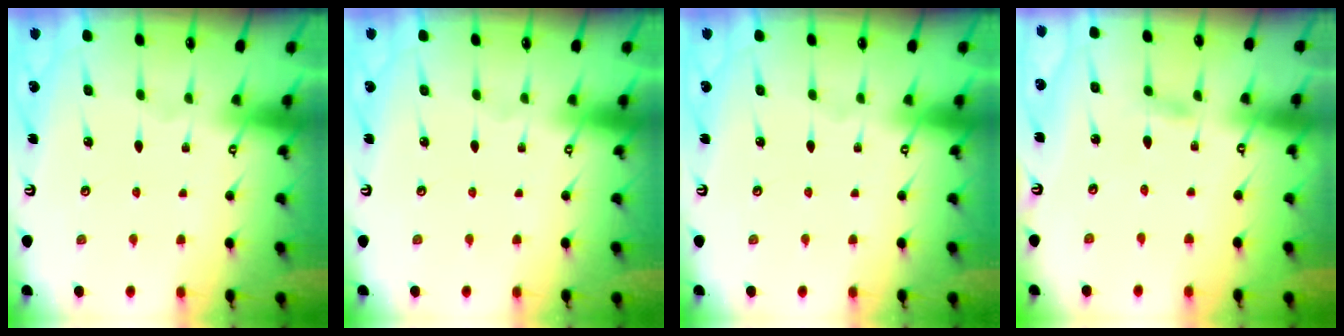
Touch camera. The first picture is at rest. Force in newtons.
{"total": 0.0}
{"total": 0.0}
{"total": 3.0, "press": 3.0, "slide": 0.3}